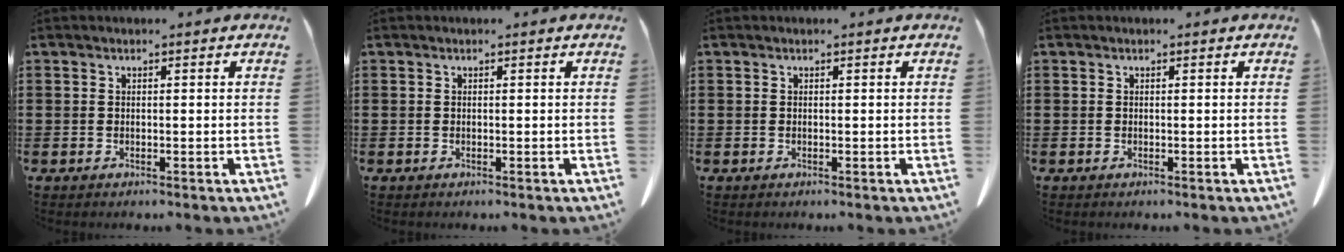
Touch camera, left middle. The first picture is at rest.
{"total": 0.0}
{"total": 0.0}
{"total": 0.0}